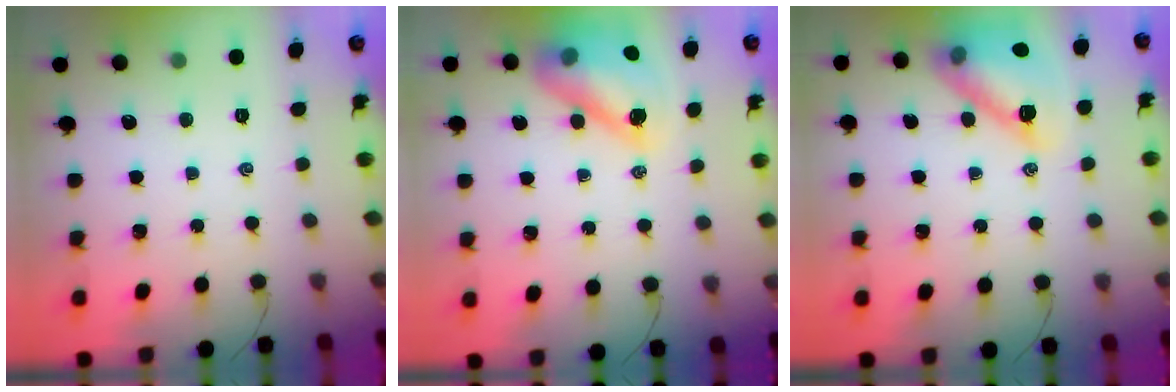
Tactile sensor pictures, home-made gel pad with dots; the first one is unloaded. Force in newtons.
{"total": 16.0, "press": 15.4, "slide": 4.3}
{"total": 15.6, "press": 15.5, "slide": 1.4}